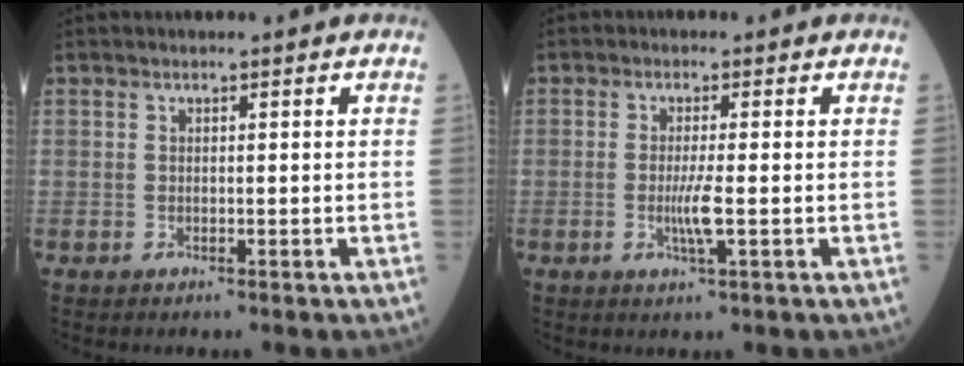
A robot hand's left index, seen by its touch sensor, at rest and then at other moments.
{"total": 3.2, "force": [-0.7, -0.1, 3.1], "torque": [-0.066, -0.009, -0.015]}